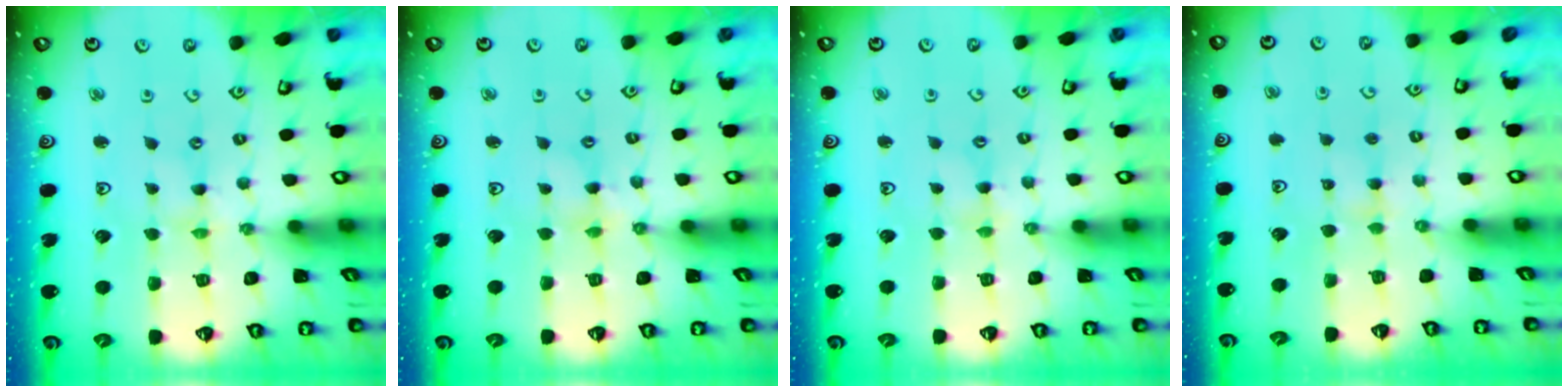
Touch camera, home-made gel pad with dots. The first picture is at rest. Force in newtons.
{"total": 2.5, "press": 2.5, "slide": 0.3}
{"total": 1.0, "press": 1.0, "slide": 0.2}
{"total": 2.9, "press": 2.9, "slide": 0.4}